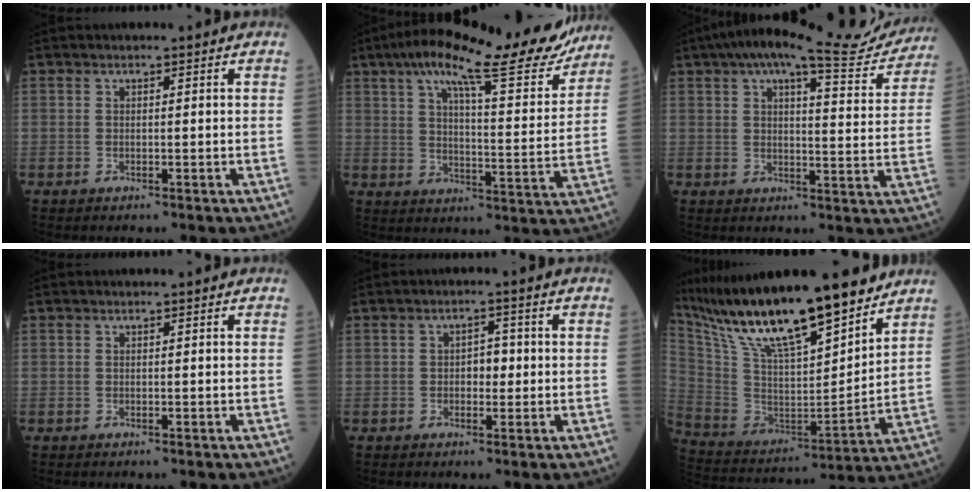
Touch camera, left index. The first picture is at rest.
{"total": 21.9, "force": [17.4, 3.3, 12.9], "torque": [-0.195, 0.011, 0.233]}
{"total": 16.4, "force": [14.4, 2.7, 7.2], "torque": [-0.102, 0.010, 0.178]}
{"total": 0.0}
{"total": 2.6, "force": [-0.2, 1.6, 2.1], "torque": [-0.028, 0.006, -0.006]}
{"total": 22.7, "force": [18.0, 3.5, 13.4], "torque": [-0.246, -0.004, 0.322]}